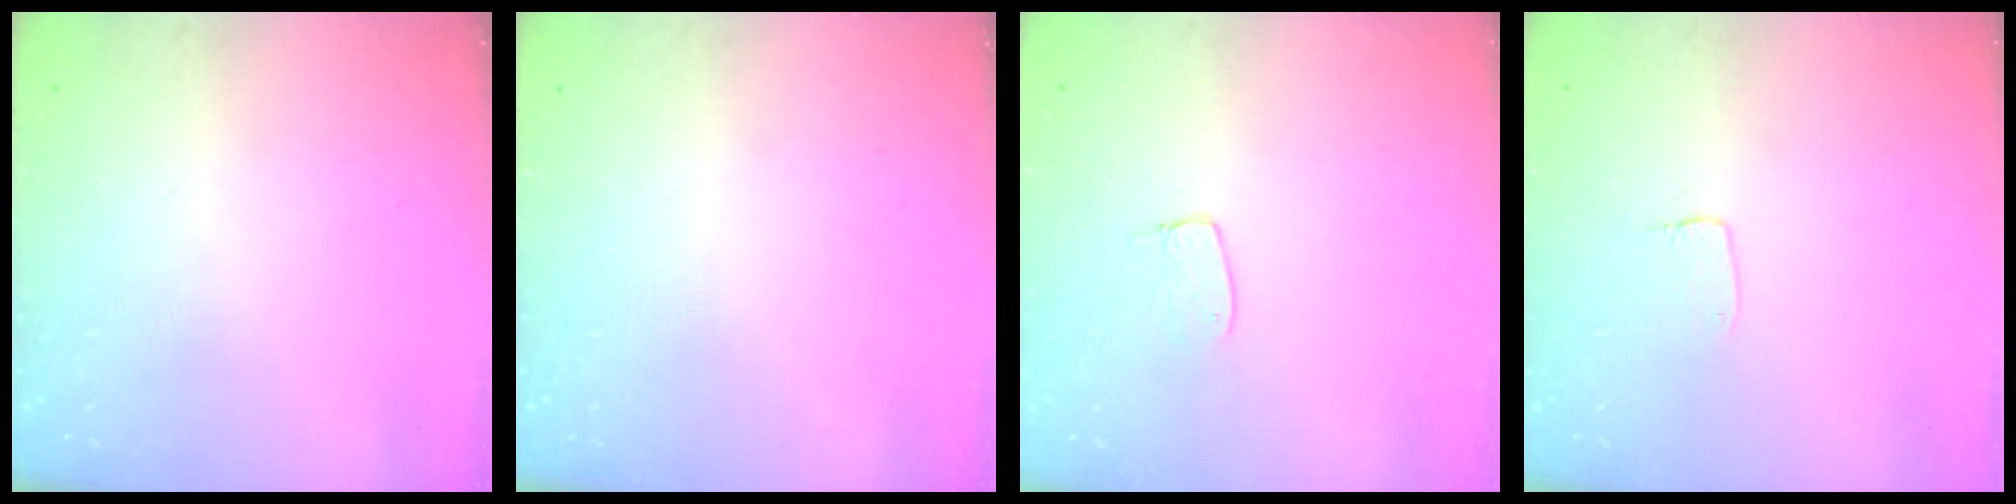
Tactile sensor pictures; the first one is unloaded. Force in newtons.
{"total": 0.0}
{"total": 5.5, "press": 5.5, "slide": 0.3}
{"total": 3.2, "press": 3.2, "slide": 0.3}